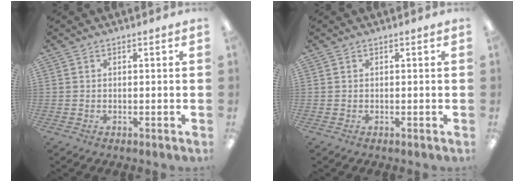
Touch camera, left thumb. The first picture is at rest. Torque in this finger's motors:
{"motor_torque": [0.00, 0.00, 0.05, 0.00, 0.00]}